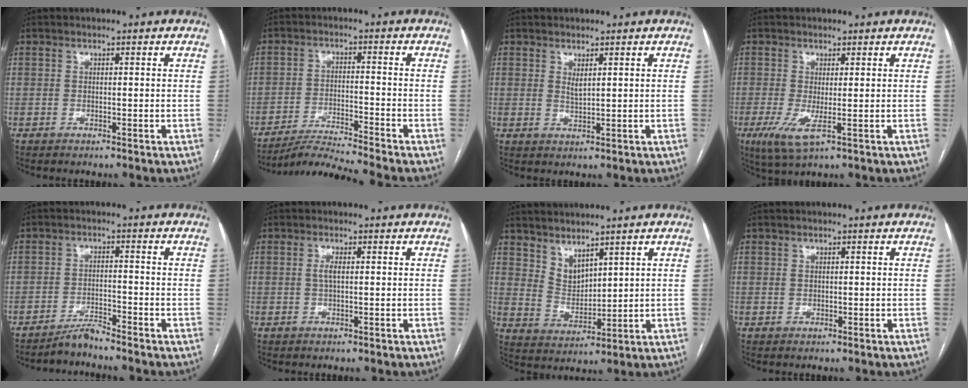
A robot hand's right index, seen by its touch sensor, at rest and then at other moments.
{"total": 7.9, "force": [-7.3, -2.7, 1.6], "torque": [-0.022, -0.021, -0.130]}
{"total": 1.6, "force": [0.8, 0.3, 1.3], "torque": [-0.029, -0.007, 0.019]}
{"total": 4.7, "force": [-1.2, 0.7, 4.5], "torque": [-0.096, -0.018, -0.015]}
{"total": 3.0, "force": [-2.8, -0.5, 0.6], "torque": [-0.011, -0.016, -0.054]}
{"total": 1.7, "force": [0.2, 0.4, 1.6], "torque": [-0.037, 0.001, 0.004]}
{"total": 5.5, "force": [4.4, 2.3, 2.3], "torque": [-0.049, -0.005, 0.100]}
{"total": 0.8, "force": [0.2, 0.6, 0.5], "torque": [-0.013, 0.000, 0.006]}